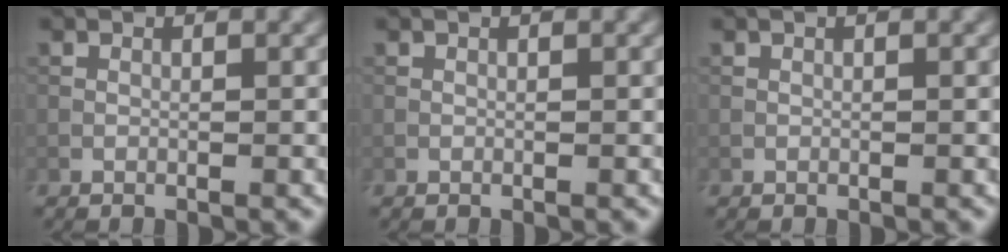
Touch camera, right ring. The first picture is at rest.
{"total": 0.0}
{"total": 0.0}